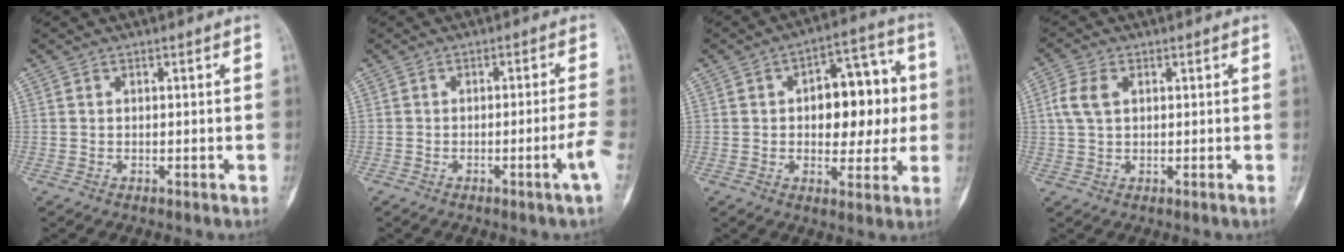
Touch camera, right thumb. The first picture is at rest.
{"total": 3.4, "force": [-1.6, -0.8, 2.9], "torque": [-0.058, 0.007, -0.025]}
{"total": 14.4, "force": [1.0, 8.4, 11.6], "torque": [-0.104, 0.025, 0.012]}
{"total": 4.6, "force": [1.2, 2.7, 3.5], "torque": [-0.085, 0.009, 0.020]}